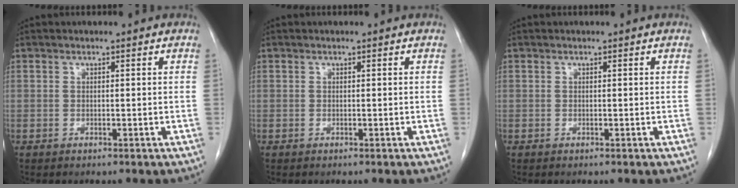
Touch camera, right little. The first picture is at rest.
{"total": 0.0}
{"total": 0.0}